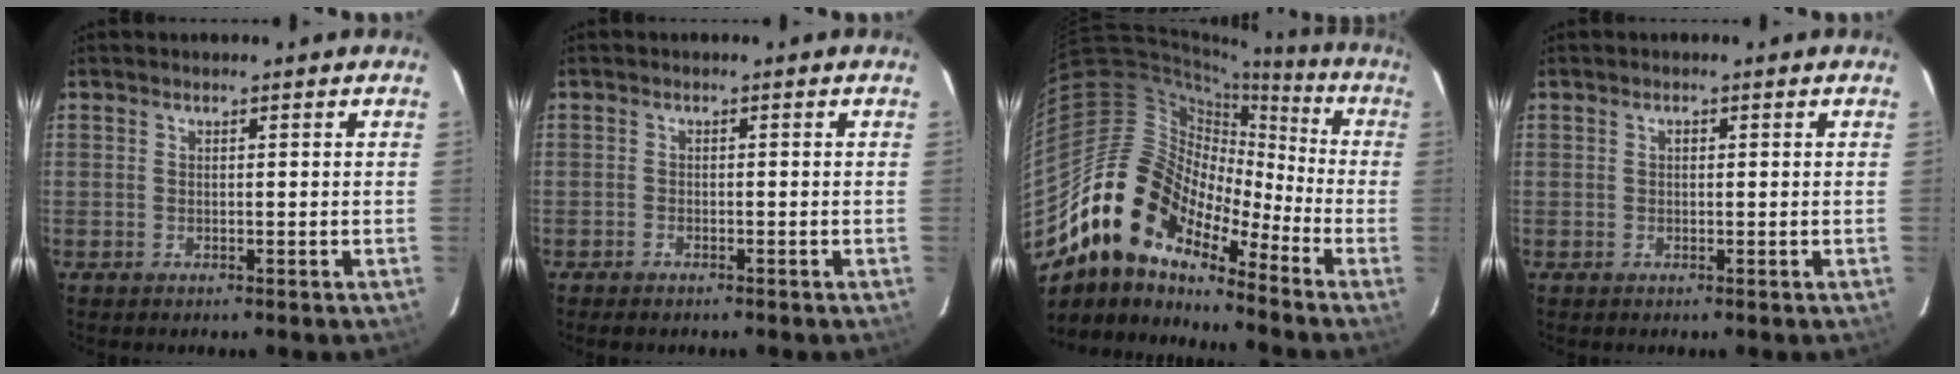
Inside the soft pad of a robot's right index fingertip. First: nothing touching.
{"total": 1.0, "force": [-0.7, 0.4, 0.6], "torque": [-0.018, -0.002, -0.014]}
{"total": 16.0, "force": [-11.1, 8.2, 8.1], "torque": [-0.144, 0.008, -0.219]}
{"total": 0.6, "force": [0.1, 0.5, 0.4], "torque": [-0.005, 0.005, 0.001]}